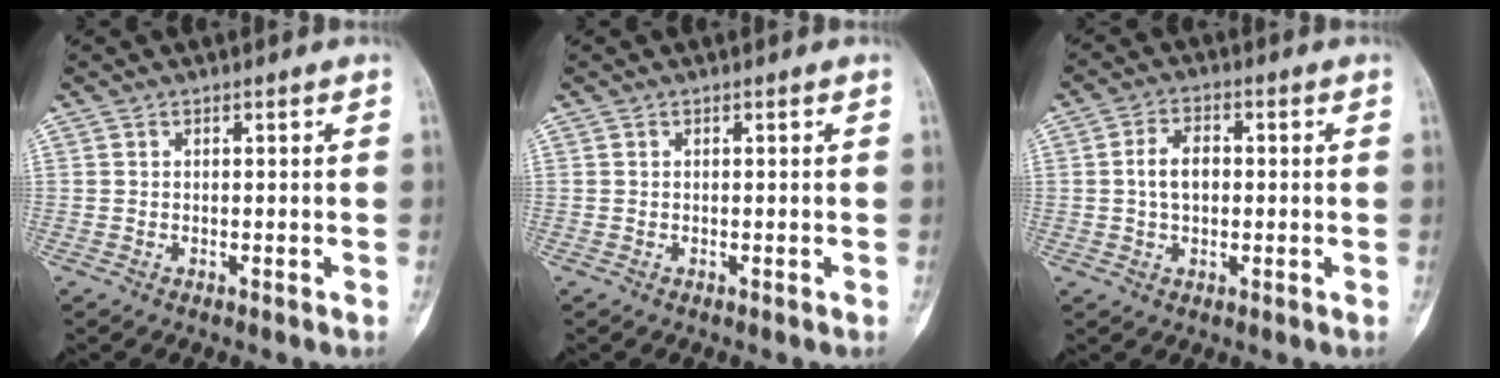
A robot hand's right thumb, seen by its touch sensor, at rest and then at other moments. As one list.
[{"total": 0.0}, {"total": 5.5, "force": [0.2, 3.6, 4.2], "torque": [-0.073, 0.013, 0.000]}]